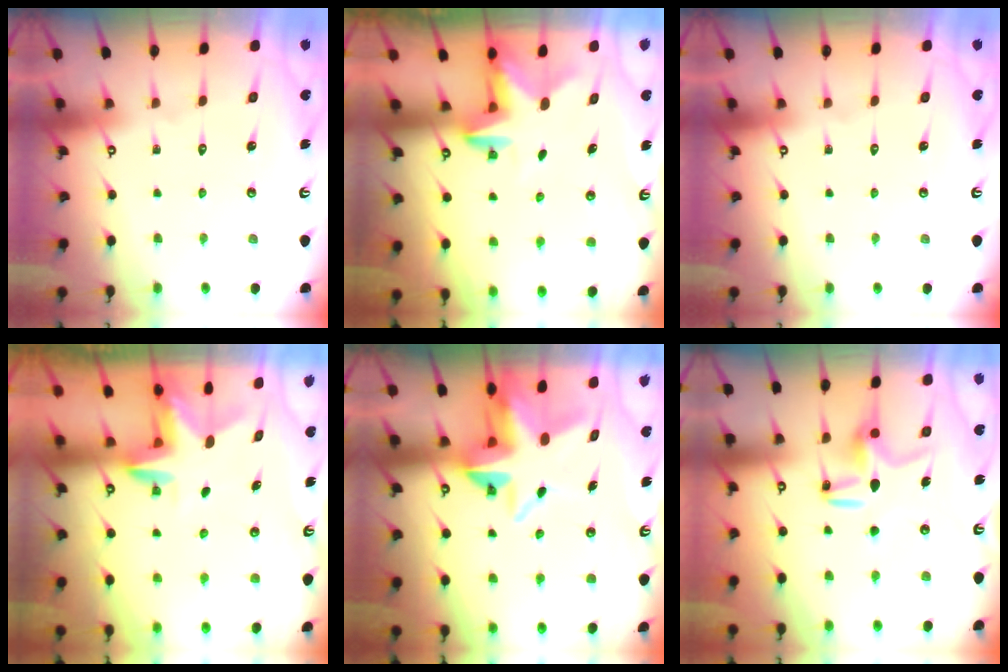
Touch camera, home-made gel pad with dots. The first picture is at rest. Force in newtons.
{"total": 2.8, "press": 2.8, "slide": 0.5}
{"total": 0.0}
{"total": 3.0, "press": 3.0, "slide": 0.3}
{"total": 8.1, "press": 7.9, "slide": 1.8}
{"total": 9.6, "press": 9.6, "slide": 0.2}